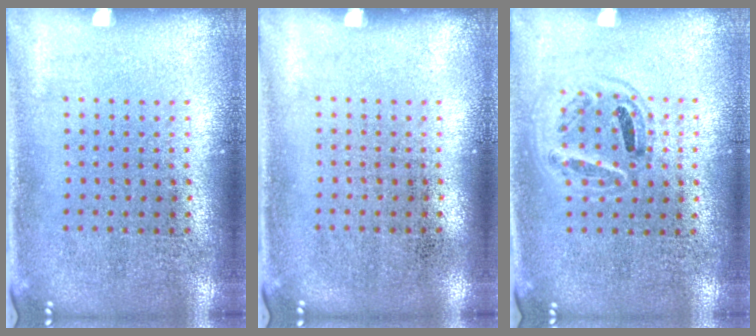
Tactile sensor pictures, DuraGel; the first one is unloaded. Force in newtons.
{"total": 0.0}
{"total": 0.9, "press": 0.8, "slide": 0.4}